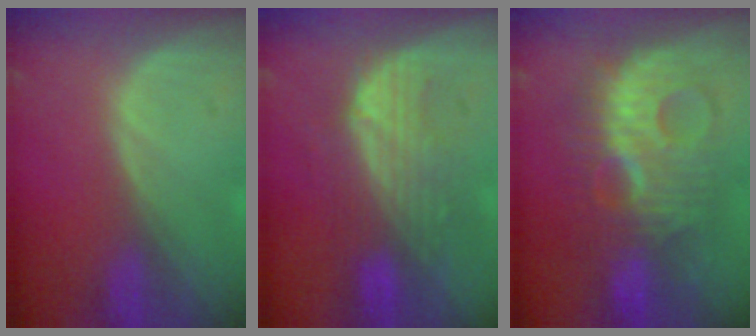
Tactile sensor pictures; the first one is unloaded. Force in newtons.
{"total": 7.5, "press": 7.5, "slide": 0.3}
{"total": 10.6, "press": 10.6, "slide": 0.3}